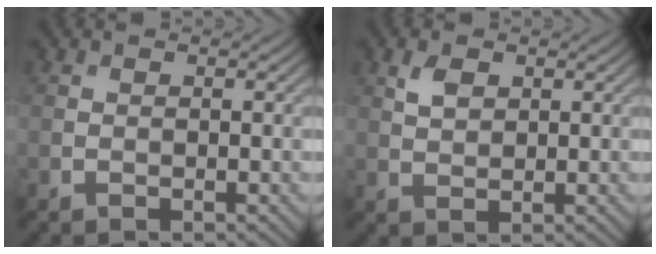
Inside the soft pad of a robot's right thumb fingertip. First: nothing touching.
{"total": 2.6, "force": [1.2, 1.5, 1.7], "torque": [-0.041, 0.001, 0.025]}